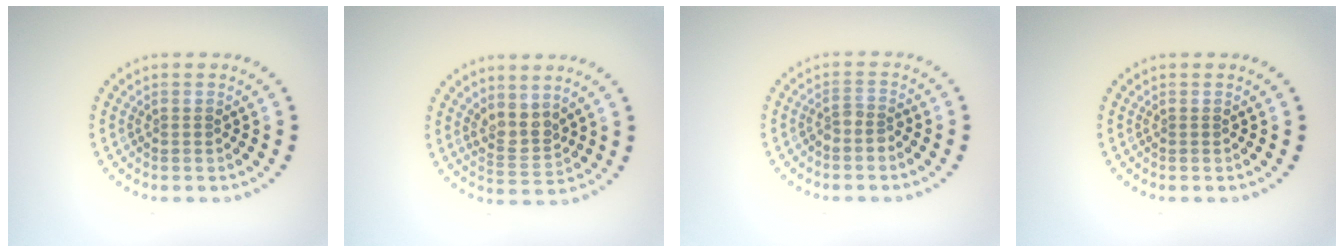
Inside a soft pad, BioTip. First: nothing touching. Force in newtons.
{"total": 2.5, "press": 2.0, "slide": 1.5}
{"total": 1.4, "press": 1.0, "slide": 1.0}
{"total": 0.0}